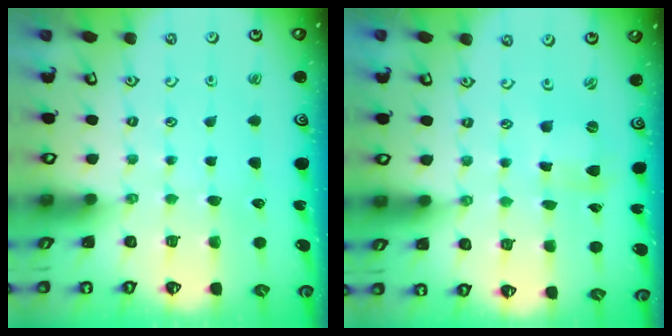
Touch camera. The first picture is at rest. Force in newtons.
{"total": 0.8, "press": 0.8, "slide": 0.1}